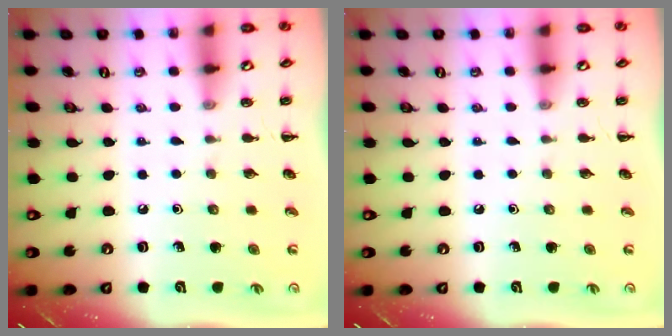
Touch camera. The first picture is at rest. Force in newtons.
{"total": 0.0}